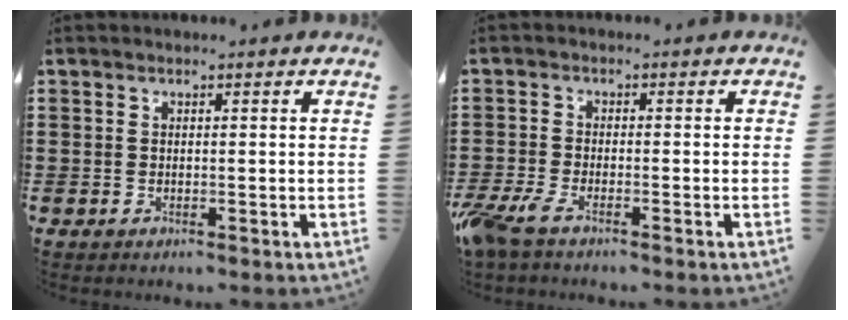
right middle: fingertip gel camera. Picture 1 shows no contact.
{"total": 3.2, "force": [-2.3, 0.5, 2.2], "torque": [-0.073, -0.014, -0.053]}